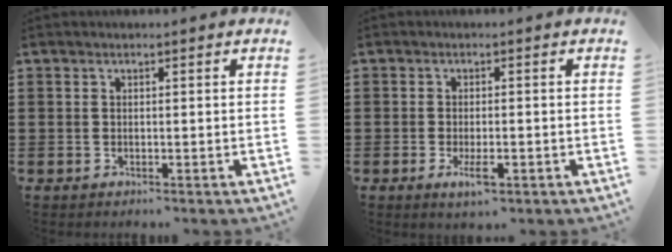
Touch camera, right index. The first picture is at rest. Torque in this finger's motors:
{"motor_torque": [1.08, 1.06, 0.15, 0.08]}